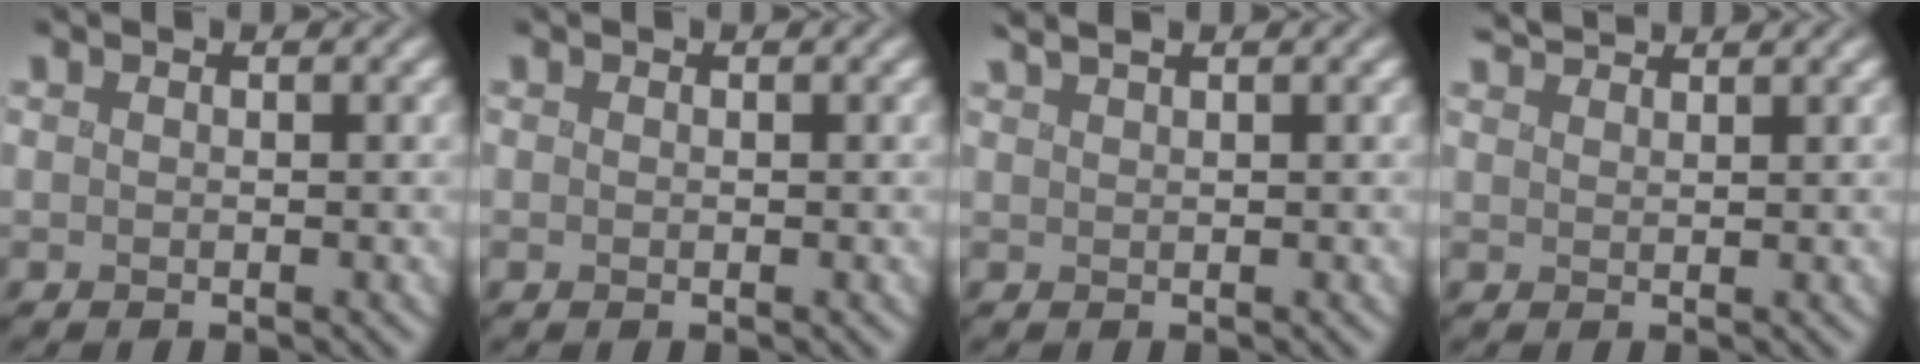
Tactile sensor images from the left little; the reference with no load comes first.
{"total": 0.0}
{"total": 2.8, "force": [2.1, 0.9, 1.6], "torque": [-0.001, 0.019, 0.007]}
{"total": 2.6, "force": [2.5, 0.2, 0.6], "torque": [-0.006, 0.010, 0.040]}